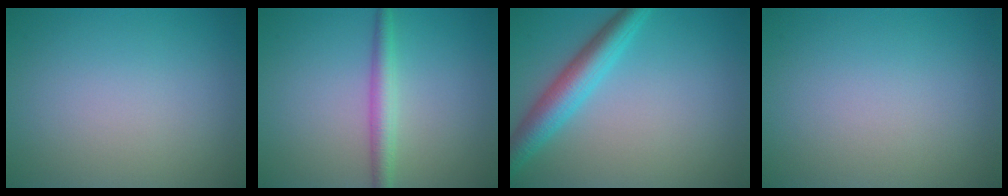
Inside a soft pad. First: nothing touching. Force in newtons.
{"total": 2.5, "press": 2.5, "slide": 0.0}
{"total": 4.6, "press": 4.5, "slide": 0.2}
{"total": 0.0}